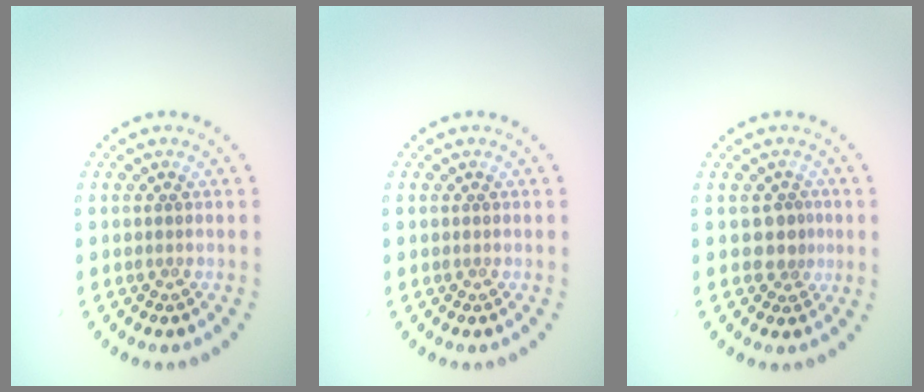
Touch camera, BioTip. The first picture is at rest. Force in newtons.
{"total": 0.0}
{"total": 1.7, "press": 1.2, "slide": 1.1}